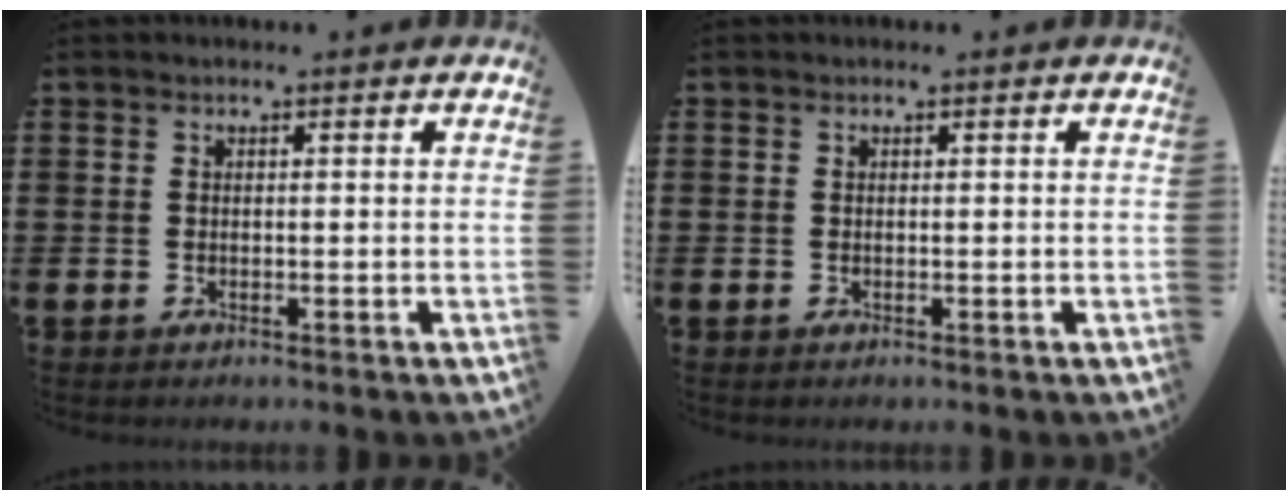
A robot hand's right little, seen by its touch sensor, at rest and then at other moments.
{"total": 0.0}